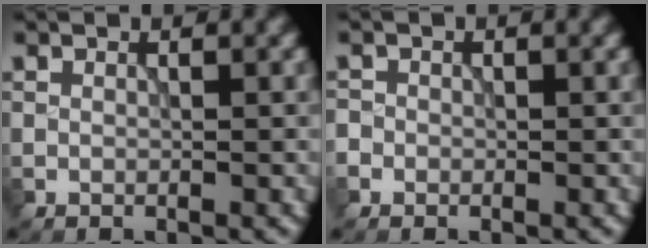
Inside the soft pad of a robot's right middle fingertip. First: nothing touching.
{"total": 1.0, "force": [-0.4, 1.0, 0.0], "torque": [0.006, -0.003, -0.008]}